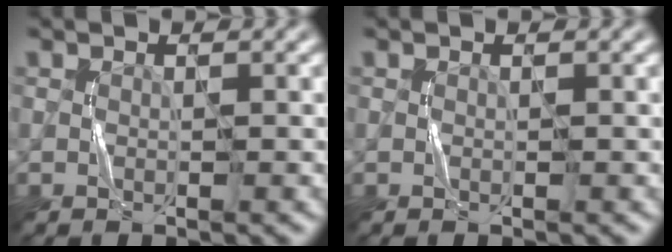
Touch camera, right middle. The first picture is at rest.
{"total": 0.0}